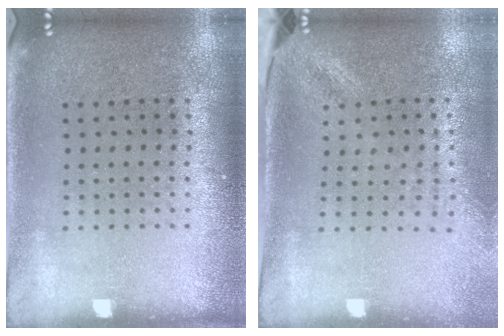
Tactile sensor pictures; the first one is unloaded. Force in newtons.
{"total": 1.8, "press": 1.4, "slide": 1.2}